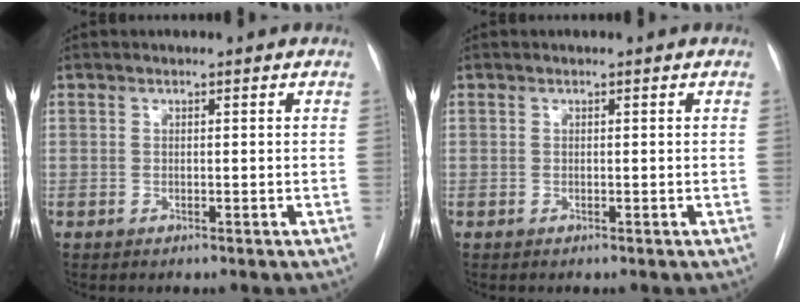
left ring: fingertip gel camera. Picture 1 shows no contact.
{"total": 0.0}